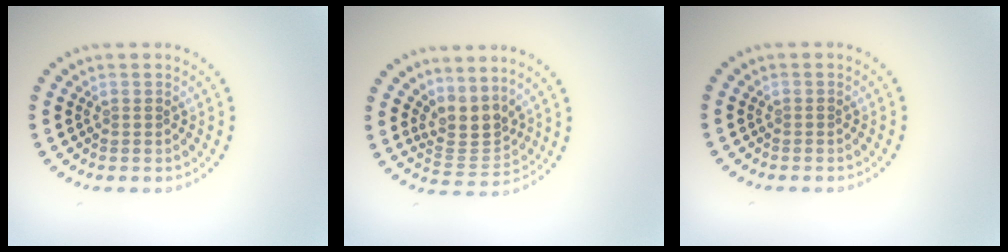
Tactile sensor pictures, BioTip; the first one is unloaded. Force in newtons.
{"total": 3.2, "press": 2.4, "slide": 2.1}
{"total": 0.0}